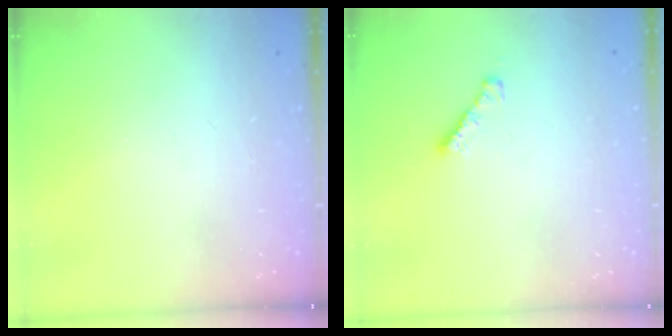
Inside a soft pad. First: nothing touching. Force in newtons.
{"total": 2.3, "press": 2.3, "slide": 0.4}